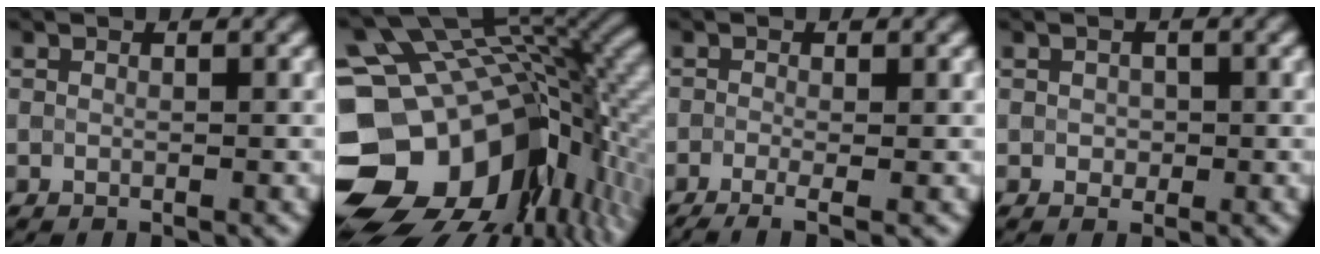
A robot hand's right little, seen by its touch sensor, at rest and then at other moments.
{"total": 18.5, "force": [-6.6, 12.8, 11.7], "torque": [-0.233, -0.008, -0.079]}
{"total": 3.2, "force": [-2.2, 0.6, 2.3], "torque": [-0.030, -0.006, -0.034]}
{"total": 0.9, "force": [-0.6, 0.6, -0.3], "torque": [-0.002, 0.000, -0.004]}